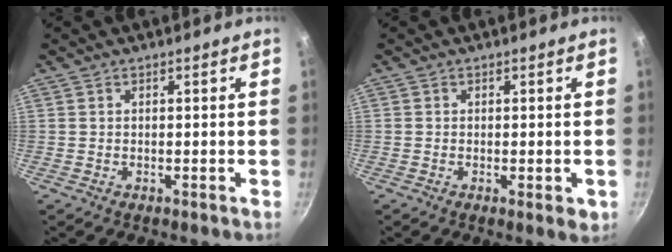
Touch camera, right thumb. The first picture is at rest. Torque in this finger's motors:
{"motor_torque": [-0.46, 0.12, -0.40, -0.05, -0.03]}